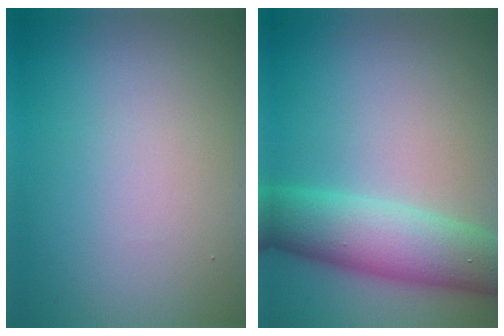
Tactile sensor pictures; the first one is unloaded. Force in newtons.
{"total": 7.3, "press": 7.3, "slide": 0.2}